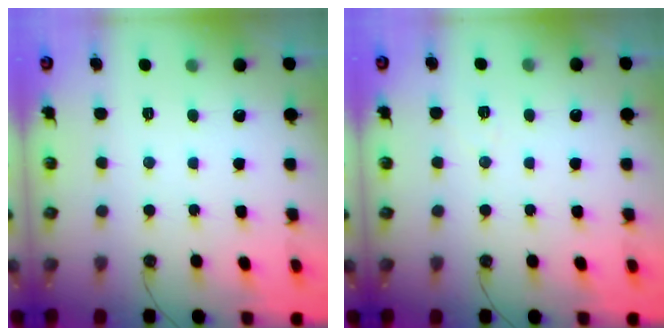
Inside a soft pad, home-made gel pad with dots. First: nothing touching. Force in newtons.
{"total": 6.9, "press": 5.4, "slide": 4.3}